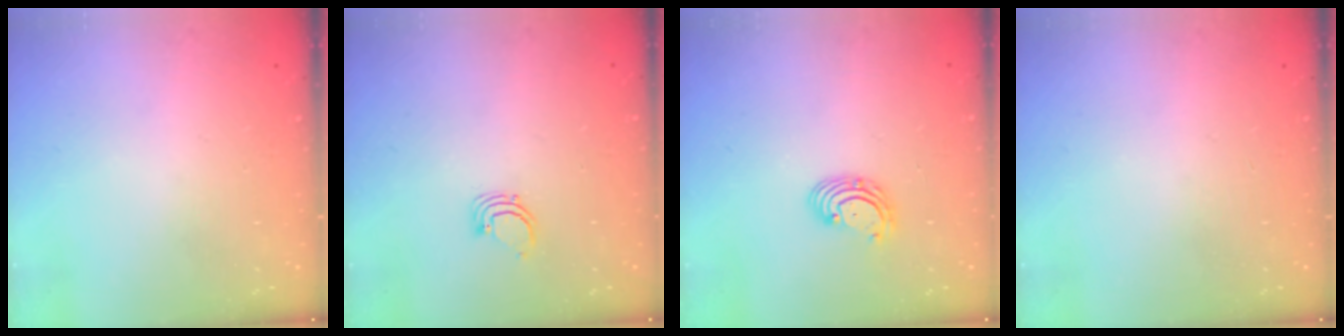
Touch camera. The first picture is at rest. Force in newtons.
{"total": 2.5, "press": 2.5, "slide": 0.1}
{"total": 2.7, "press": 2.7, "slide": 0.3}
{"total": 0.0}